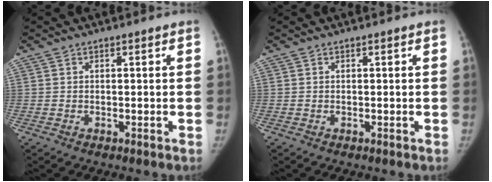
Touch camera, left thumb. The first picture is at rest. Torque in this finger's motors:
{"motor_torque": [-0.39, -0.11, 0.16, -0.10, 0.03]}